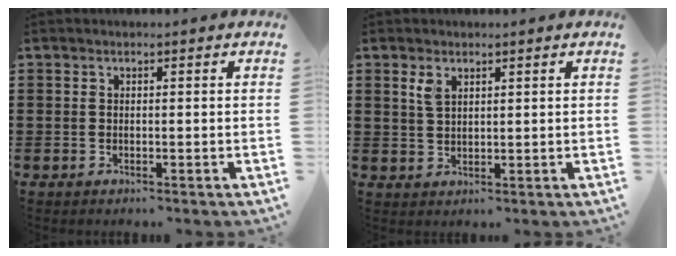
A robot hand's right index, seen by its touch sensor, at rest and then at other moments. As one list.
[{"total": 2.4, "force": [1.4, 1.2, 1.4], "torque": [-0.033, 0.002, 0.027]}]